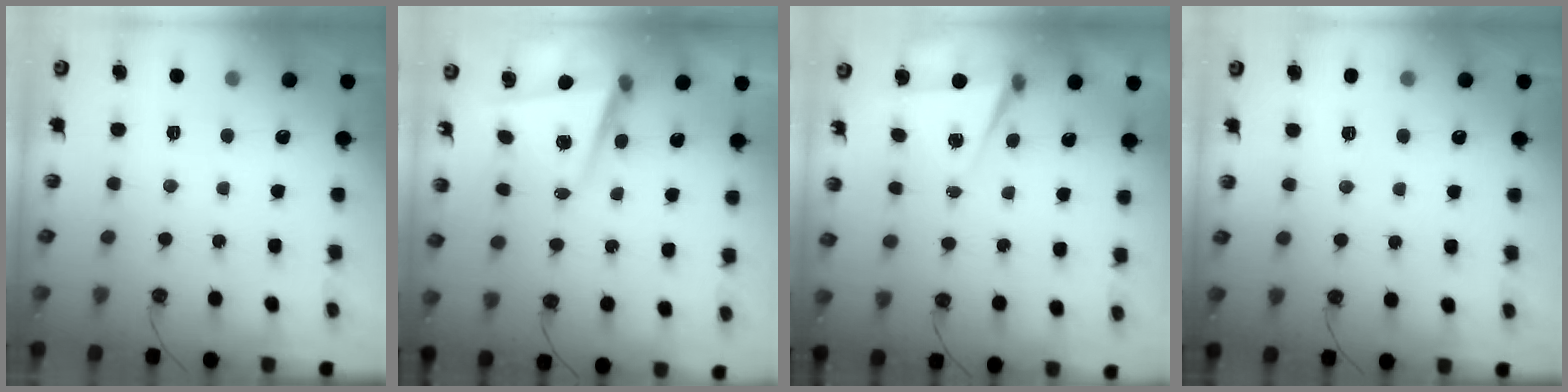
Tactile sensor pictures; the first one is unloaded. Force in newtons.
{"total": 5.4, "press": 5.3, "slide": 1.2}
{"total": 5.4, "press": 3.0, "slide": 4.5}
{"total": 2.7, "press": 2.6, "slide": 0.8}